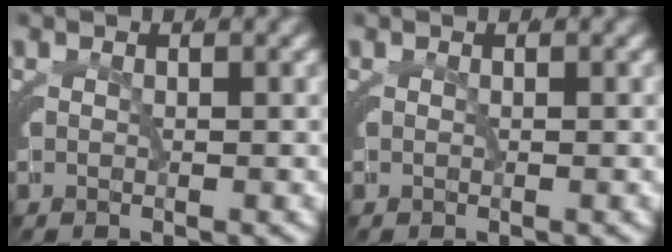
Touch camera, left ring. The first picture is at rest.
{"total": 0.0}